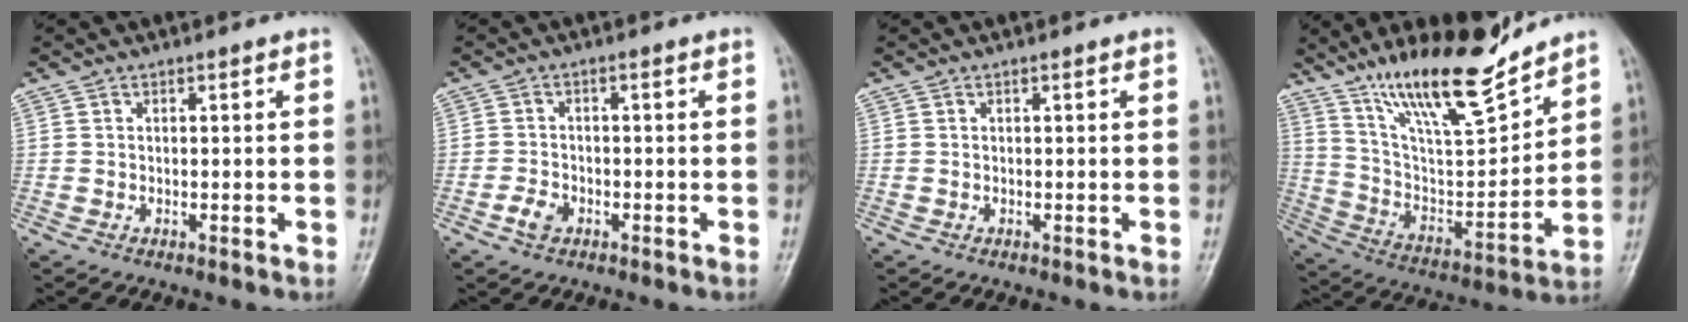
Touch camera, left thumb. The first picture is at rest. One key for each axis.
{"total": 2.8, "fx": -1.5, "fy": 1.9, "fz": 1.5, "tx": -0.026, "ty": 0.009, "tz": -0.028}
{"total": 0.0}
{"total": 19.2, "fx": 15.0, "fy": 4.2, "fz": 11.2, "tx": -0.156, "ty": -0.087, "tz": 0.271}